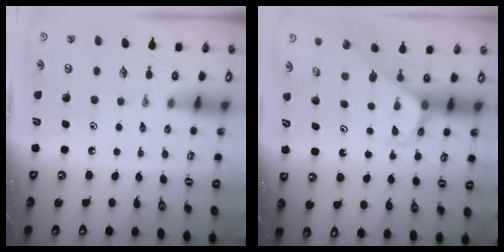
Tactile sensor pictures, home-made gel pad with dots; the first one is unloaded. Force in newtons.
{"total": 2.5, "press": 2.5, "slide": 0.1}